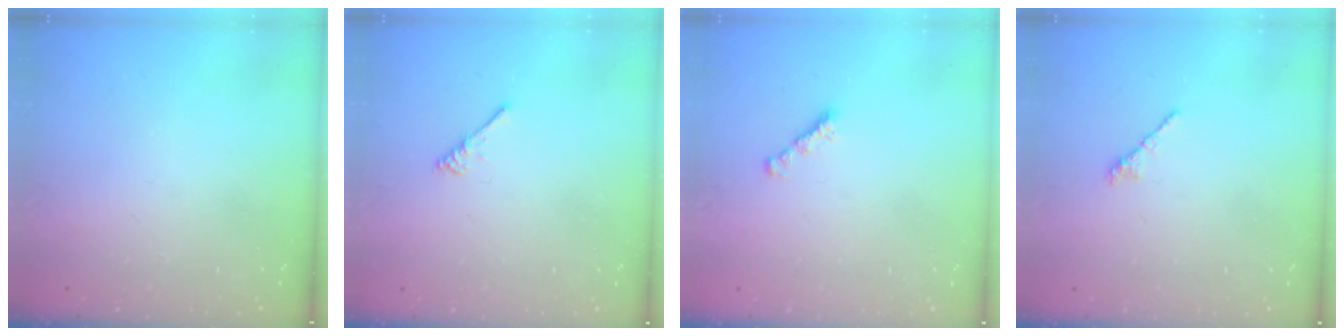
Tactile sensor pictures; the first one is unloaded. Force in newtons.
{"total": 3.0, "press": 2.9, "slide": 0.5}
{"total": 1.6, "press": 1.5, "slide": 0.5}
{"total": 2.4, "press": 2.3, "slide": 0.7}